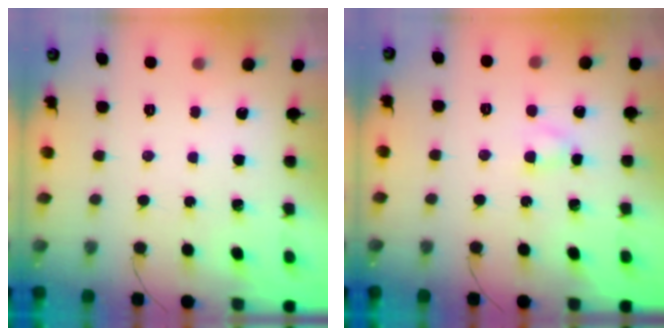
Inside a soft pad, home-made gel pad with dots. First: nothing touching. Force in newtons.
{"total": 3.2, "press": 2.9, "slide": 1.3}